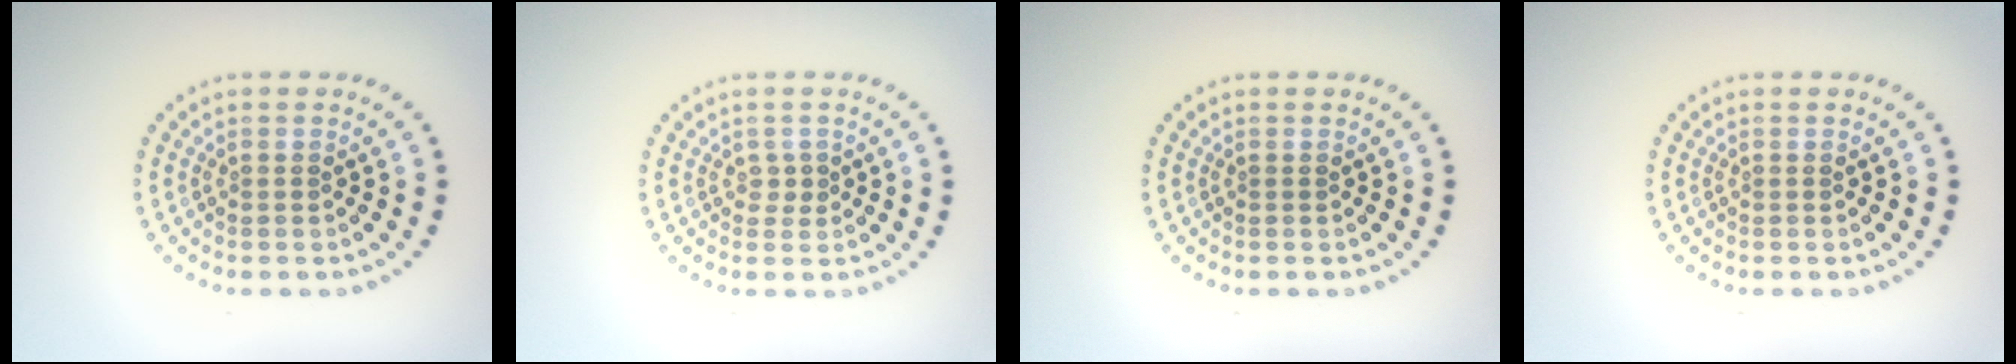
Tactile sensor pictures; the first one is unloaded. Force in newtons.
{"total": 0.9, "press": 0.9, "slide": 0.3}
{"total": 0.0}
{"total": 0.0}